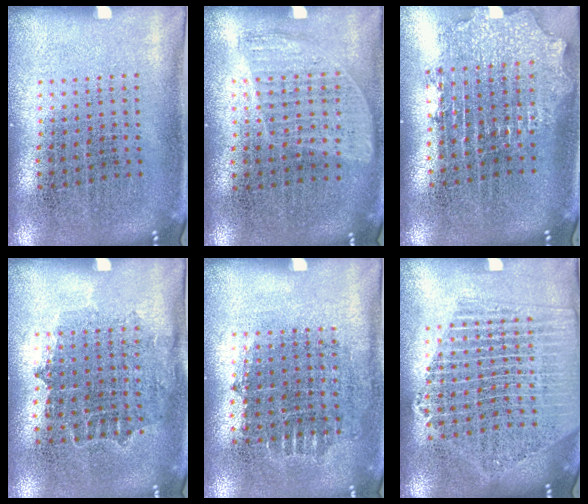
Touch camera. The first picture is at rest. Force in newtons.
{"total": 0.9, "press": 0.8, "slide": 0.4}
{"total": 2.1, "press": 1.6, "slide": 1.4}
{"total": 0.8, "press": 0.8, "slide": 0.3}
{"total": 0.7, "press": 0.7, "slide": 0.3}
{"total": 2.1, "press": 1.9, "slide": 0.9}